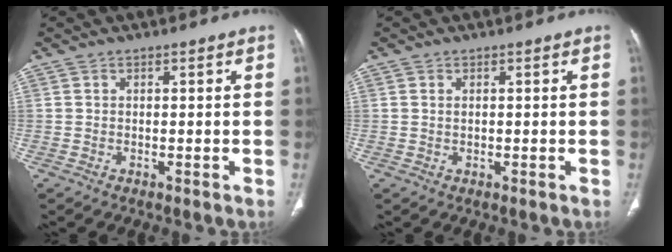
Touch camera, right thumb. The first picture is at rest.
{"total": 0.9, "force": [0.3, 0.4, 0.7], "torque": [-0.016, 0.002, 0.008]}